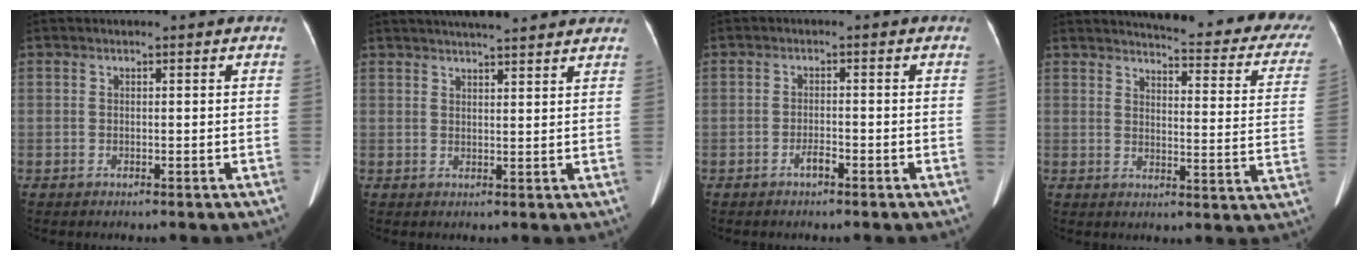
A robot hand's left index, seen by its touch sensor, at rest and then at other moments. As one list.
[{"total": 11.3, "force": [9.9, 1.2, 5.2], "torque": [-0.077, 0.027, 0.127]}, {"total": 1.7, "force": [-1.2, 0.3, 1.1], "torque": [-0.021, 0.000, -0.019]}, {"total": 22.6, "force": [20.1, 3.7, 9.6], "torque": [-0.107, -0.075, 0.210]}]